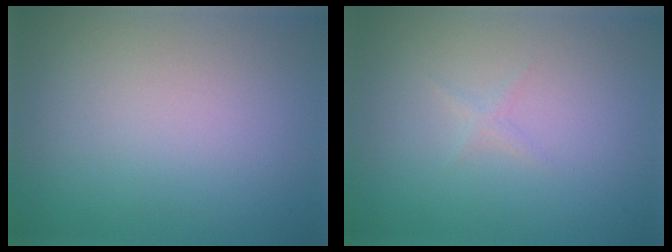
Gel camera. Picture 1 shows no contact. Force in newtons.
{"total": 0.6, "press": 0.6, "slide": 0.0}